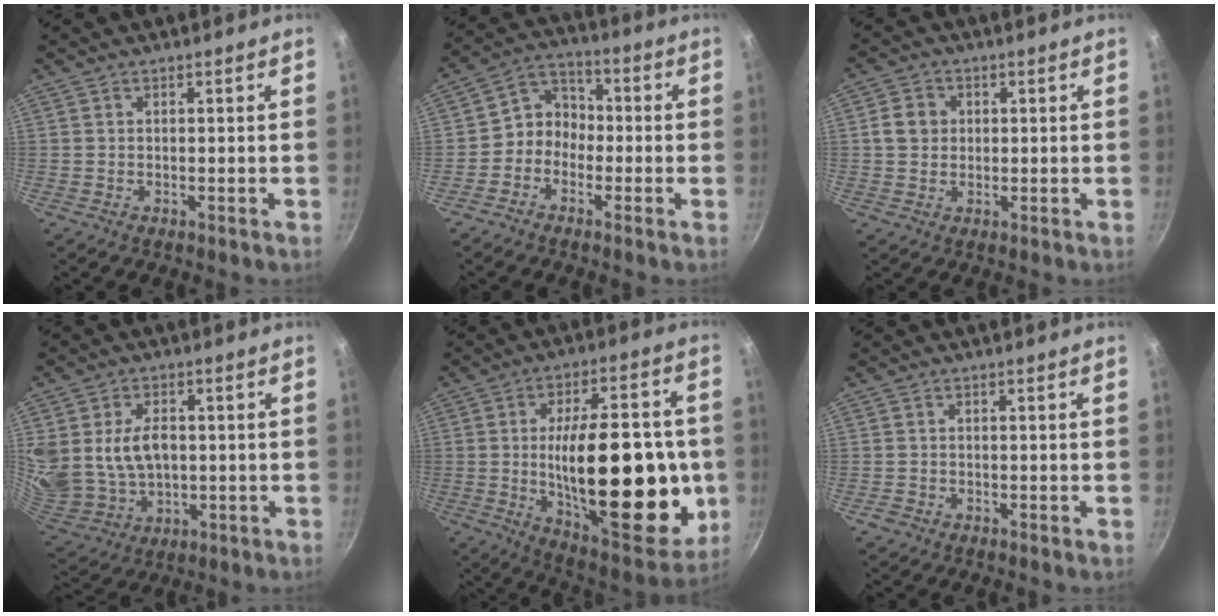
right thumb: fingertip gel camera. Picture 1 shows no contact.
{"total": 6.8, "force": [-2.0, 5.8, 3.0], "torque": [-0.013, 0.040, -0.057]}
{"total": 4.6, "force": [0.5, 4.1, 2.1], "torque": [-0.019, 0.006, 0.001]}
{"total": 14.6, "force": [1.8, 10.8, 9.6], "torque": [-0.182, -0.016, 0.051]}
{"total": 31.1, "force": [-2.6, 13.6, 27.8], "torque": [-0.381, 0.003, -0.025]}
{"total": 1.1, "force": [-0.7, 0.8, 0.3], "torque": [-0.014, 0.005, -0.010]}